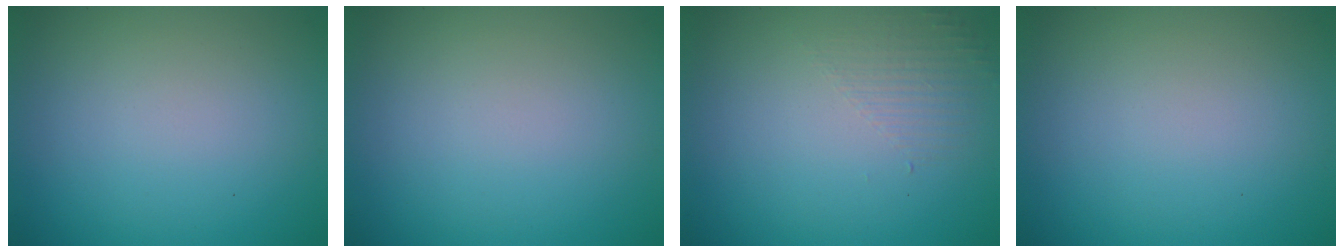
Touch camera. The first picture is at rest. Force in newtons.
{"total": 0.0}
{"total": 1.4, "press": 0.2, "slide": 1.4}
{"total": 0.0}